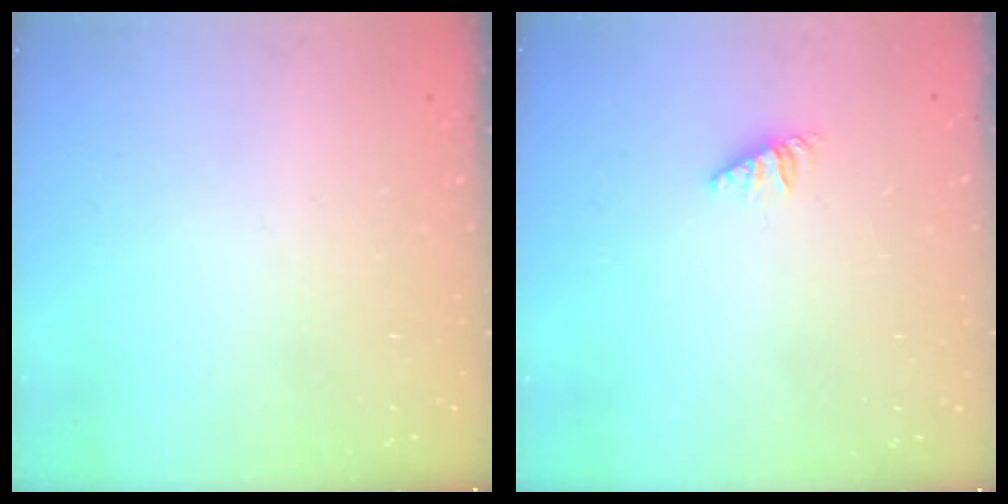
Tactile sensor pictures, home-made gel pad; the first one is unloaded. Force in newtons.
{"total": 1.2, "press": 1.2, "slide": 0.3}